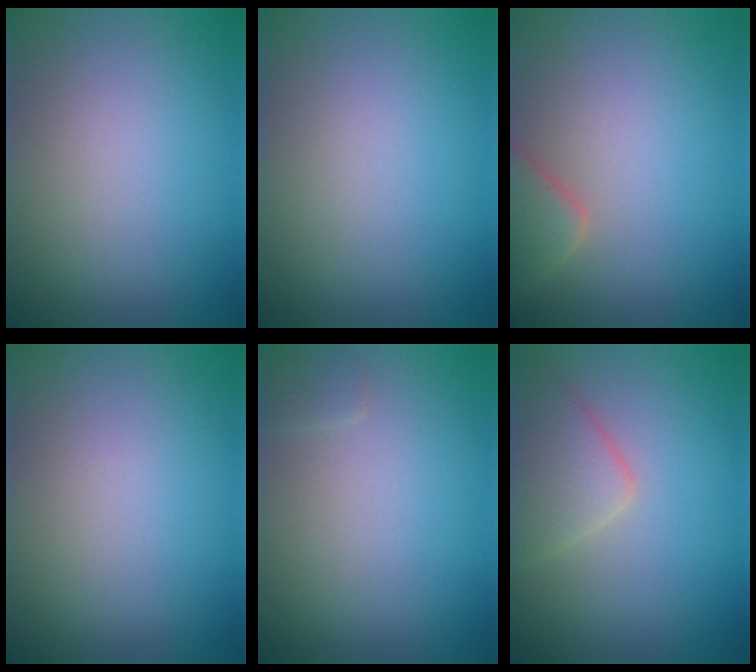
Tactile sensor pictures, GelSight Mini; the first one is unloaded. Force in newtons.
{"total": 0.0}
{"total": 2.9, "press": 2.8, "slide": 0.3}
{"total": 0.0}
{"total": 0.8, "press": 0.8, "slide": 0.1}
{"total": 3.4, "press": 3.4, "slide": 0.2}